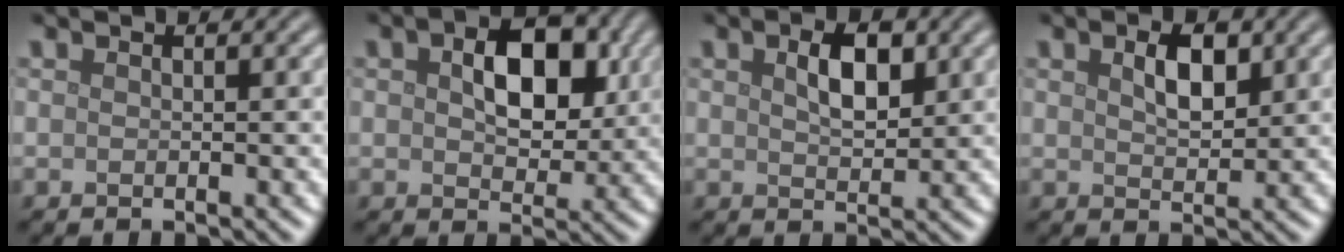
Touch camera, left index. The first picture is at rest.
{"total": 6.6, "force": [1.3, 4.1, 5.1], "torque": [-0.083, -0.001, 0.017]}
{"total": 3.3, "force": [1.2, 1.7, 2.6], "torque": [-0.049, 0.003, 0.023]}
{"total": 3.0, "force": [1.2, 1.5, 2.3], "torque": [-0.043, 0.002, 0.023]}